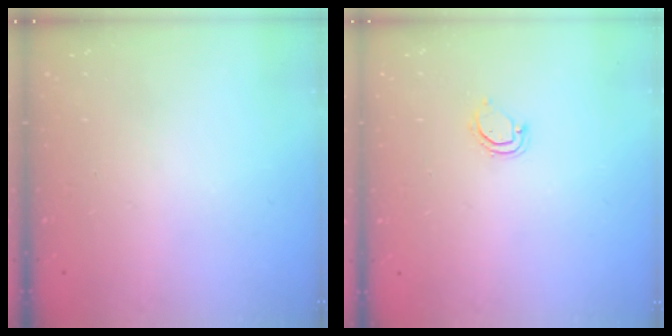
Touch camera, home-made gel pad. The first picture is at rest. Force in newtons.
{"total": 3.9, "press": 3.9, "slide": 0.3}